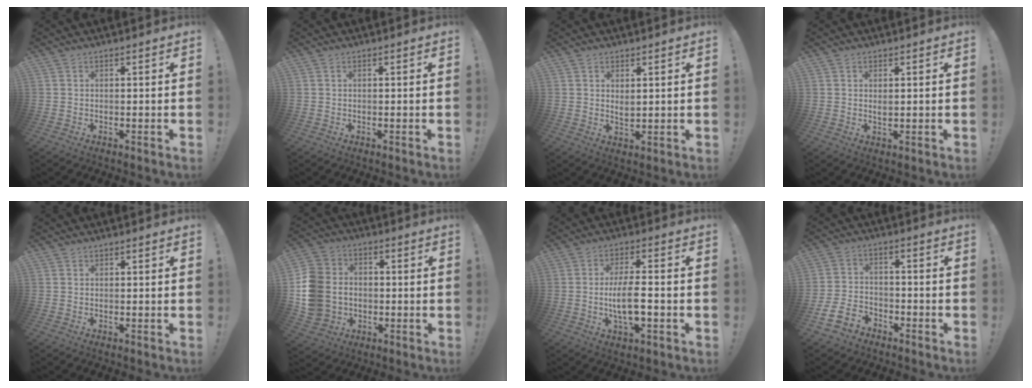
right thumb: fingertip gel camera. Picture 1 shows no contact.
{"total": 0.0}
{"total": 2.5, "force": [1.3, 1.3, 1.7], "torque": [-0.021, -0.010, 0.021]}
{"total": 1.3, "force": [0.5, 0.7, 1.0], "torque": [-0.013, -0.002, 0.008]}
{"total": 0.0}
{"total": 13.1, "force": [-2.4, 11.2, 6.4], "torque": [-0.120, 0.026, -0.037]}
{"total": 9.1, "force": [-1.5, 2.6, 8.6], "torque": [-0.166, -0.006, -0.032]}
{"total": 8.0, "force": [-5.8, 4.6, 3.0], "torque": [-0.075, 0.021, -0.109]}